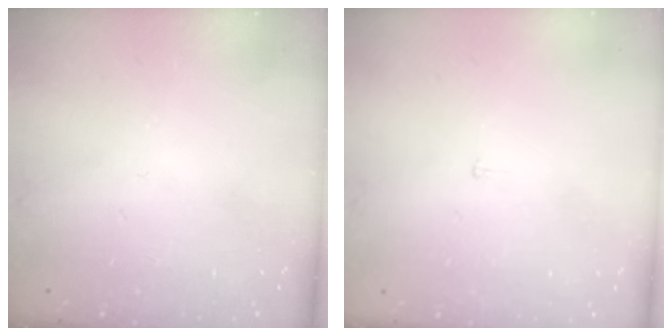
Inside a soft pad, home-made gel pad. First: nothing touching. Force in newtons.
{"total": 2.2, "press": 2.2, "slide": 0.1}